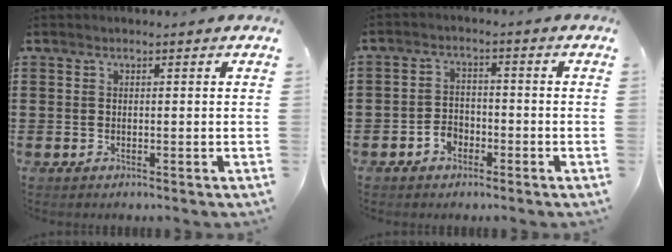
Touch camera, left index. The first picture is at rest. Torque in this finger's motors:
{"motor_torque": [0.23, 0.22, 0.16, 0.02]}